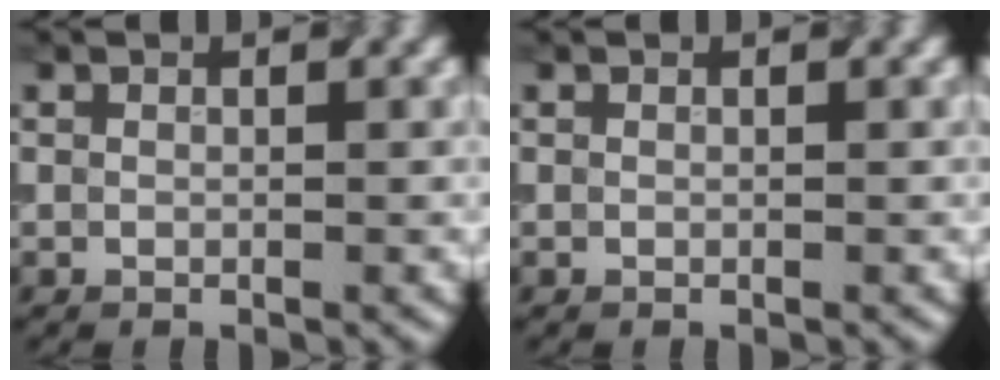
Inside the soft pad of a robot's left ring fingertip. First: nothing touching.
{"total": 0.0}